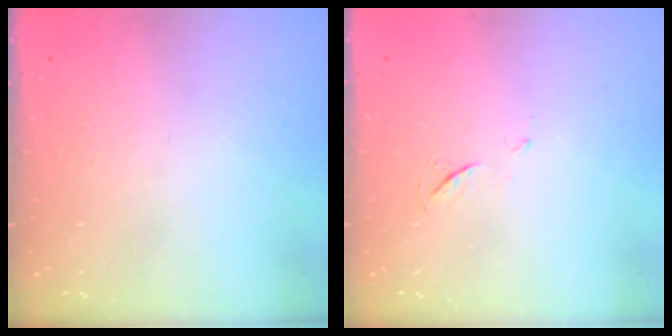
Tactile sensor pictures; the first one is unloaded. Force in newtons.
{"total": 4.1, "press": 4.1, "slide": 0.6}